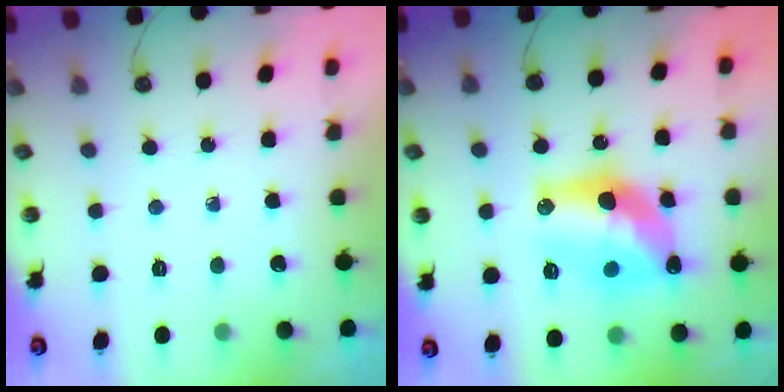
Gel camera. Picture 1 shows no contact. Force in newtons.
{"total": 15.0, "press": 14.9, "slide": 0.8}